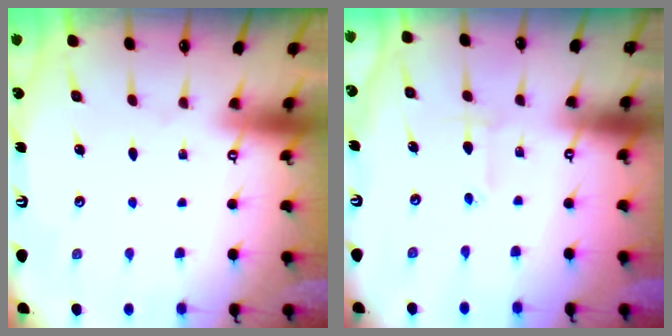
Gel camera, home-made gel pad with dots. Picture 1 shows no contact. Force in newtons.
{"total": 2.1, "press": 2.1, "slide": 0.3}